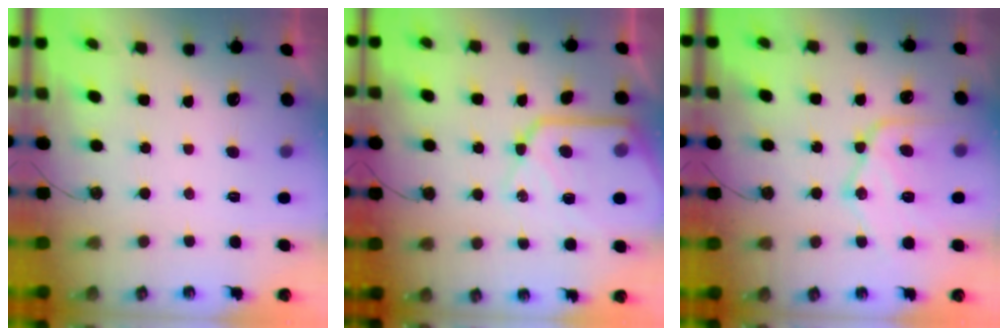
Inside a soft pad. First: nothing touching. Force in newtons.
{"total": 17.2, "press": 17.1, "slide": 1.9}
{"total": 15.7, "press": 15.6, "slide": 1.2}